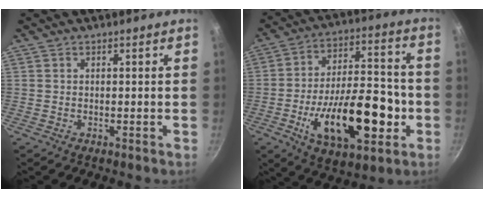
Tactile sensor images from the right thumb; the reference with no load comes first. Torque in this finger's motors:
{"motor_torque": [0.07, 1.19, 1.97, -0.80, 0.18]}